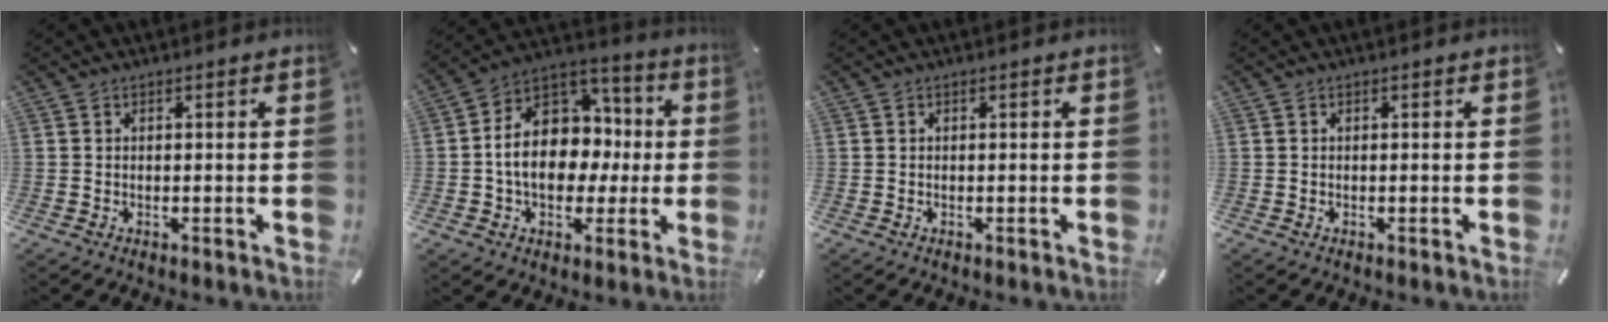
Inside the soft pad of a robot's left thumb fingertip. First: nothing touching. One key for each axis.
{"total": 15.1, "fx": -1.6, "fy": 12.1, "fz": 8.8, "tx": -0.147, "ty": 0.010, "tz": -0.026}
{"total": 0.0}
{"total": 0.0}